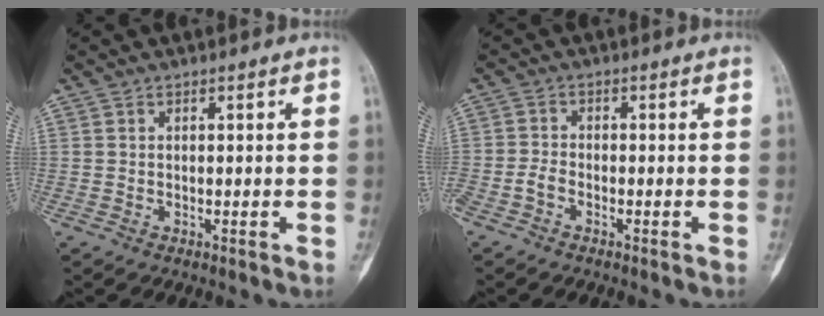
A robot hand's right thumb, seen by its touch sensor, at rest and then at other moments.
{"total": 2.4, "force": [-1.5, 1.0, 1.6], "torque": [-0.042, 0.008, -0.033]}